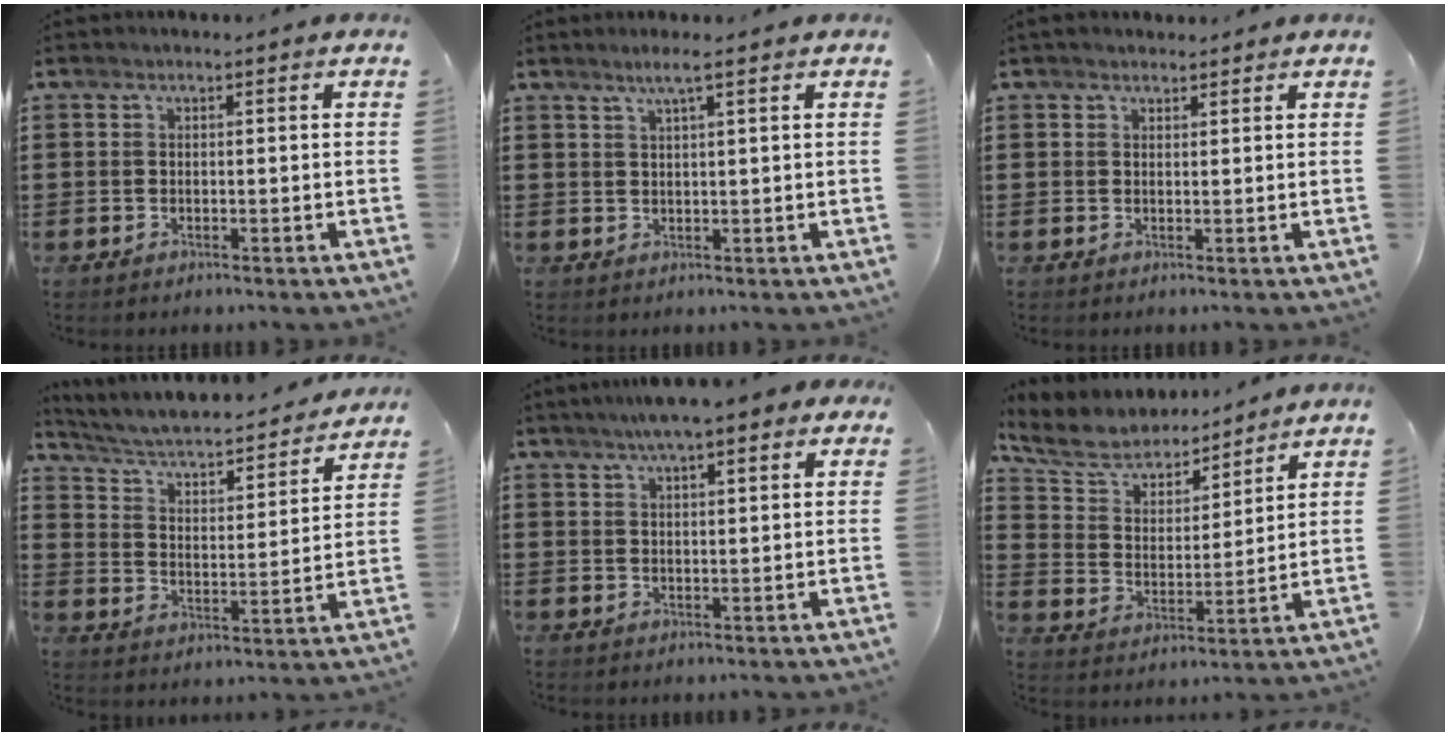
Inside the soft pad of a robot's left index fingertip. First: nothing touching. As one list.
[{"total": 2.7, "force": [1.8, -0.1, 2.0], "torque": [-0.042, 0.001, 0.031]}, {"total": 1.4, "force": [1.2, 0.7, 0.1], "torque": [-0.006, 0.006, 0.024]}, {"total": 4.1, "force": [3.6, 0.7, 1.9], "torque": [-0.055, -0.034, 0.051]}, {"total": 4.8, "force": [3.5, 0.6, 3.2], "torque": [-0.070, 0.003, 0.061]}, {"total": 7.0, "force": [6.3, 2.4, 1.8], "torque": [-0.071, -0.035, 0.109]}]